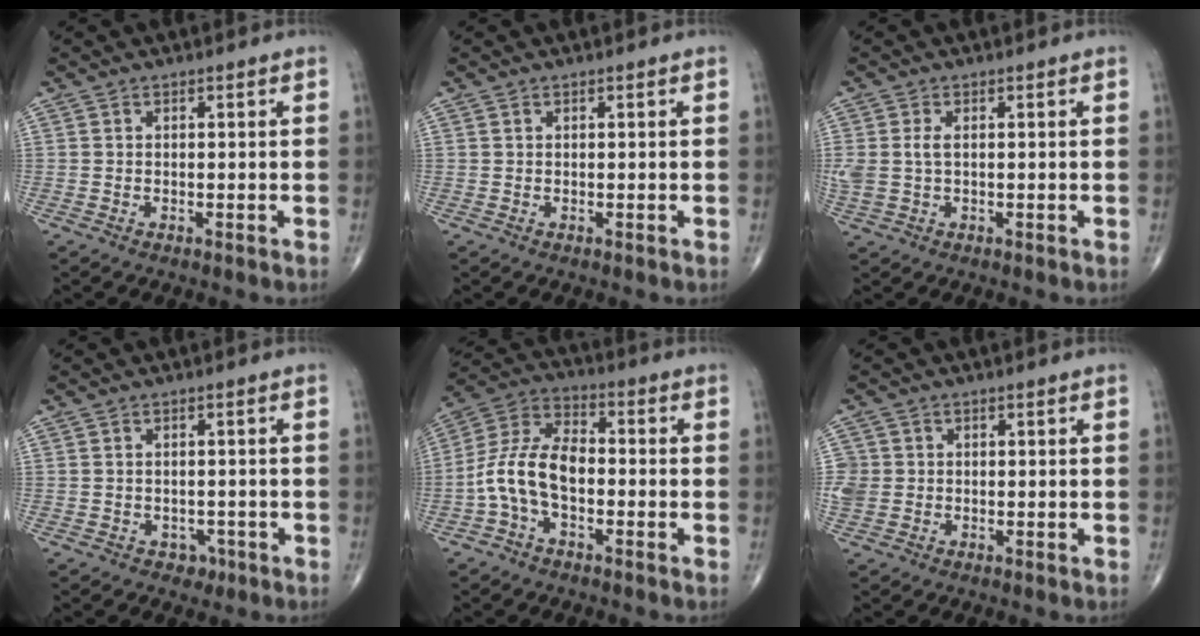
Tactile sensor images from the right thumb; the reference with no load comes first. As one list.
[{"total": 0.0}, {"total": 4.3, "force": [0.4, 2.6, 3.4], "torque": [-0.096, 0.007, 0.013]}, {"total": 2.3, "force": [-1.1, 1.9, 0.7], "torque": [0.003, 0.006, -0.014]}, {"total": 11.4, "force": [-2.6, 6.6, 8.9], "torque": [-0.174, 0.043, -0.060]}, {"total": 4.4, "force": [0.0, 4.1, 1.5], "torque": [-0.030, 0.010, 0.004]}]